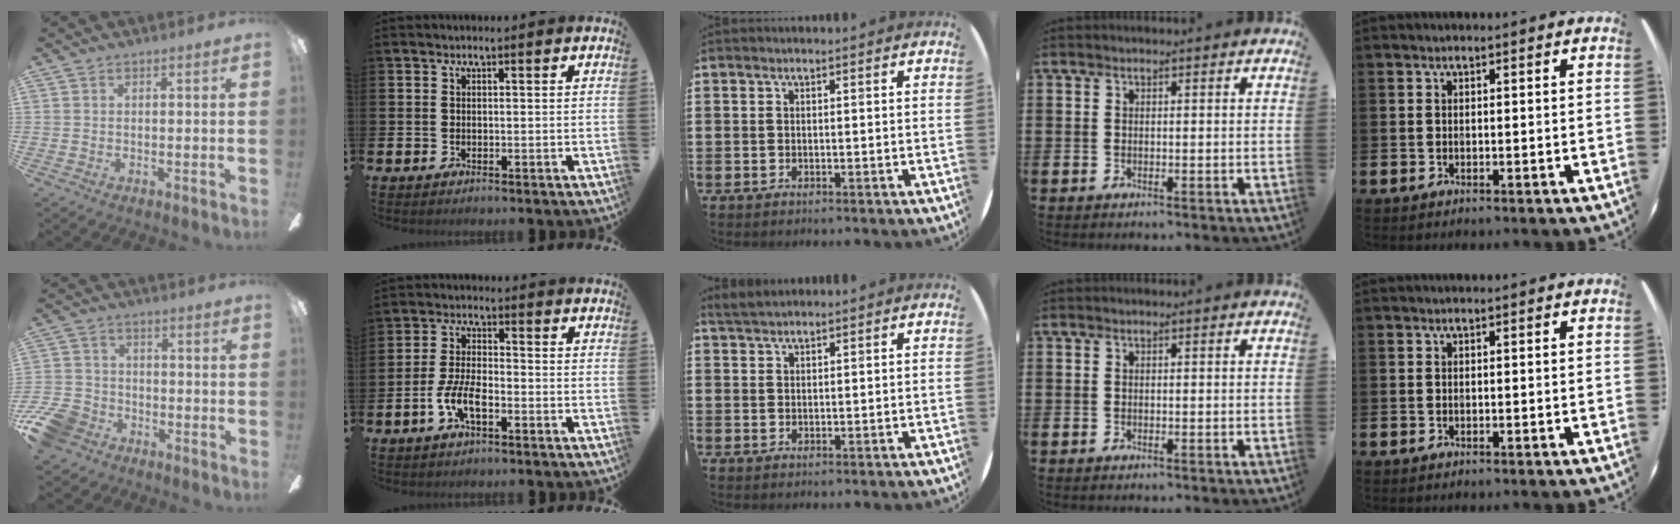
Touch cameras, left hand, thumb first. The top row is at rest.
{"thumb": {"total": 9.7, "force": [-6.2, 6.5, 3.8], "torque": [-0.091, 0.042, -0.115]}, "index": {"total": 5.5, "force": [-2.4, 2.1, 4.5], "torque": [-0.102, 0.006, -0.046]}, "middle": {"total": 2.0, "force": [1.9, 0.3, 0.6], "torque": [-0.015, 0.004, 0.036]}}